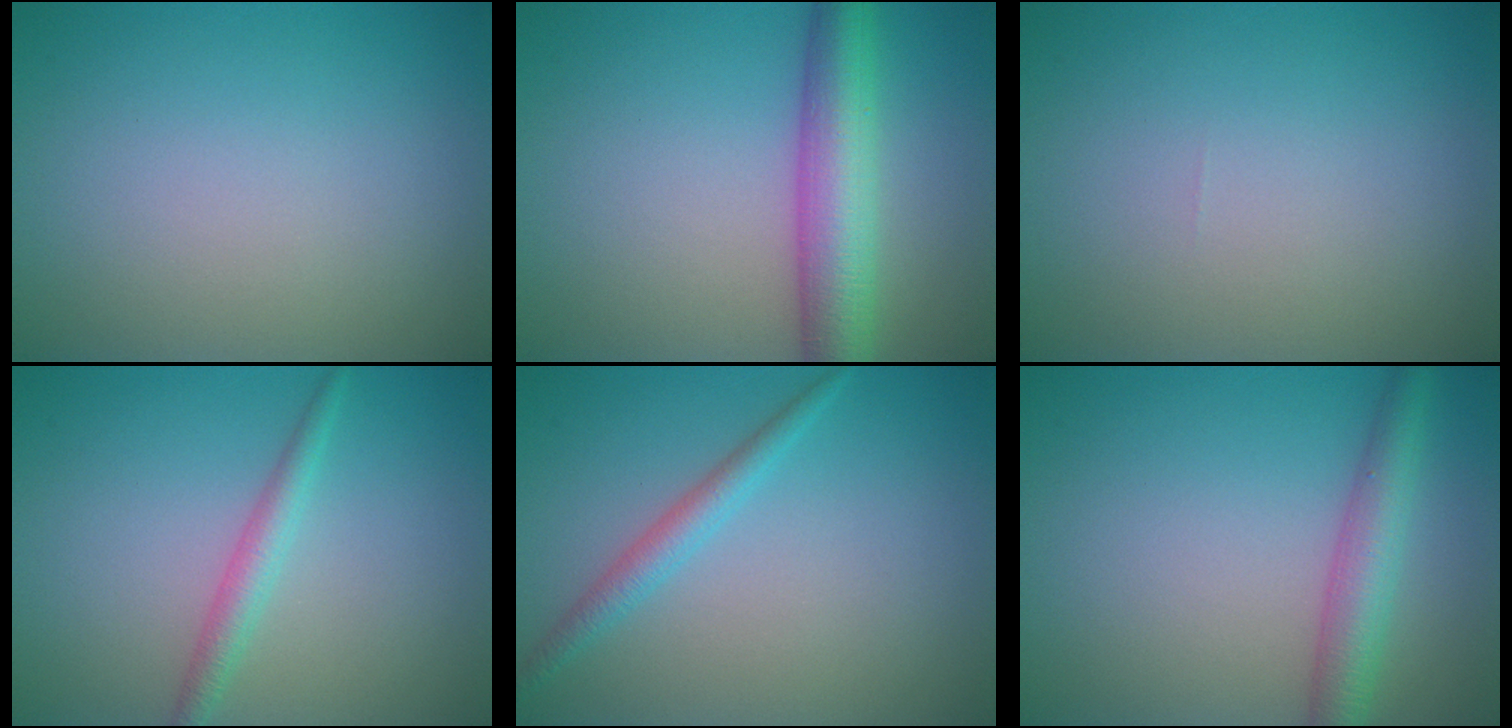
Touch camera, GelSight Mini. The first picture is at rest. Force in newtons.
{"total": 6.5, "press": 6.5, "slide": 0.2}
{"total": 0.0}
{"total": 2.1, "press": 2.1, "slide": 0.0}
{"total": 2.0, "press": 2.0, "slide": 0.1}
{"total": 4.1, "press": 4.1, "slide": 0.1}